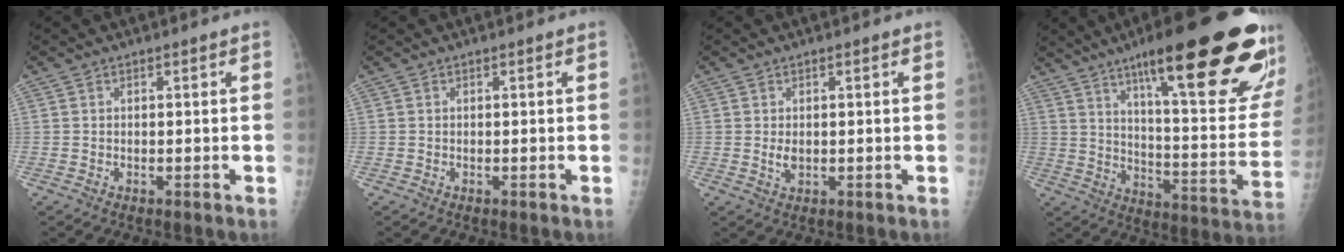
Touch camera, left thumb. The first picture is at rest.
{"total": 0.0}
{"total": 2.1, "force": [0.1, 1.3, 1.6], "torque": [-0.026, -0.005, 0.006]}
{"total": 31.4, "force": [17.9, 6.1, 25.1], "torque": [-0.281, -0.048, 0.268]}